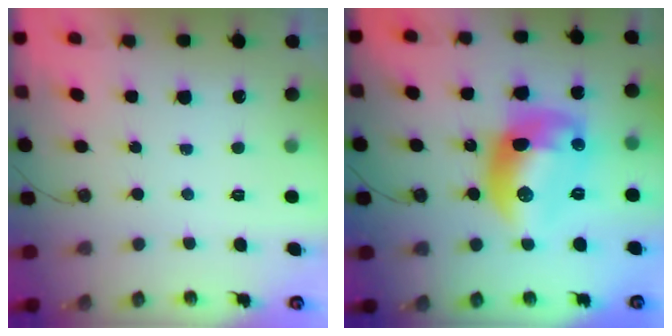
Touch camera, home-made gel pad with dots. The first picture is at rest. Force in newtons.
{"total": 15.6, "press": 15.5, "slide": 1.4}